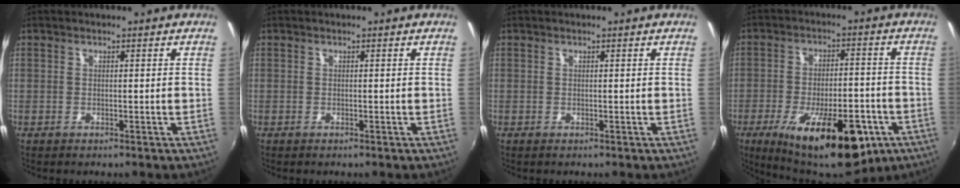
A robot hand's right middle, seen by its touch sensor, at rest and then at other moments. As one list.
[{"total": 0.0}, {"total": 0.0}, {"total": 20.2, "force": [-10.4, 8.1, 15.3], "torque": [-0.255, -0.028, -0.143]}]